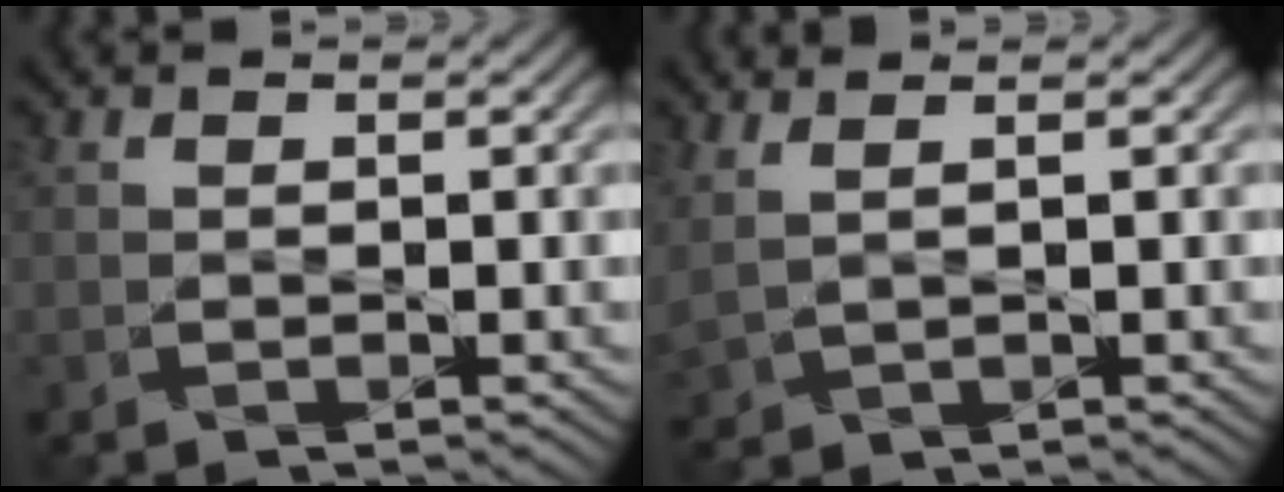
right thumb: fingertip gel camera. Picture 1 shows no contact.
{"total": 2.4, "force": [1.8, 0.0, 1.5], "torque": [-0.054, 0.008, 0.047]}